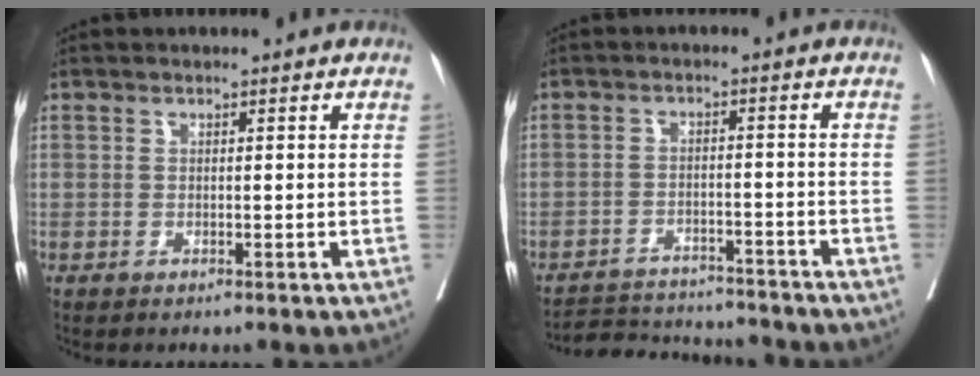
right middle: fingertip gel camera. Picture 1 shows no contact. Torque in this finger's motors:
{"motor_torque": [0.94, -1.19, 0.19, 0.02]}